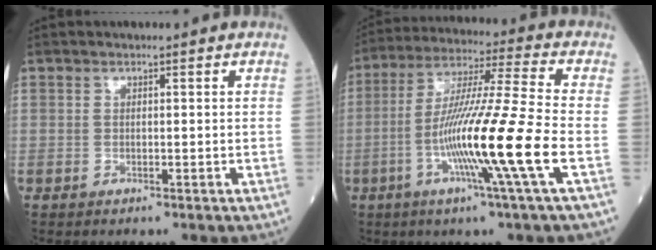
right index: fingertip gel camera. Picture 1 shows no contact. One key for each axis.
{"total": 16.0, "fx": -4.7, "fy": -2.4, "fz": 15.1, "tx": -0.280, "ty": -0.017, "tz": -0.095}